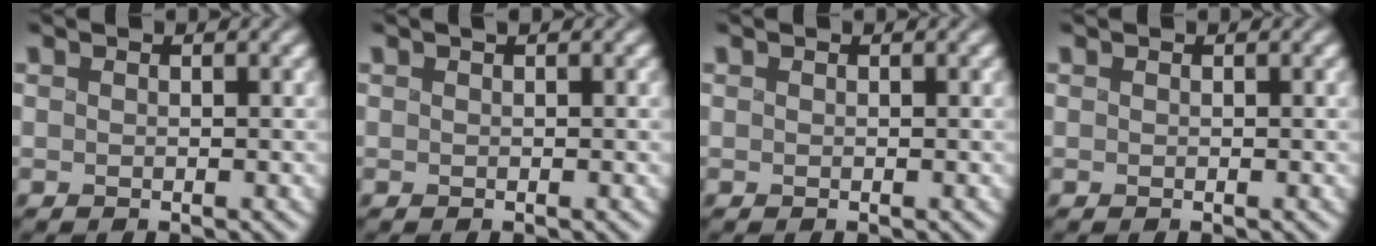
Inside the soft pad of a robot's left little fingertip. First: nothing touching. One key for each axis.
{"total": 0.0}
{"total": 0.0}
{"total": 0.0}